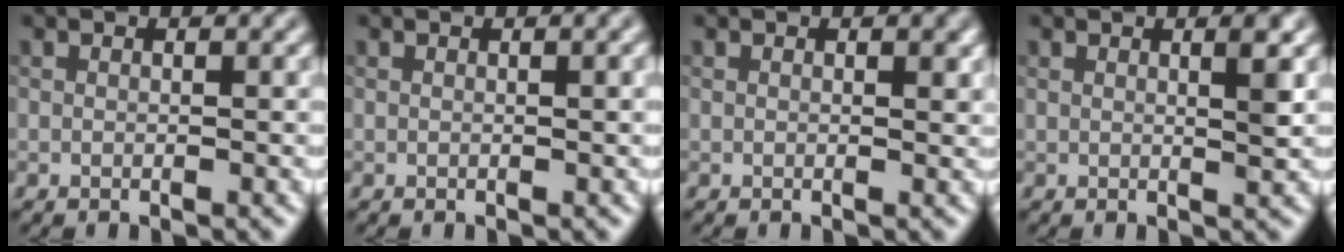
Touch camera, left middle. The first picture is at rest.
{"total": 1.9, "force": [0.6, 0.8, 1.6], "torque": [-0.010, 0.007, 0.001]}
{"total": 1.2, "force": [0.6, 0.5, 0.9], "torque": [-0.008, 0.003, 0.012]}
{"total": 2.0, "force": [0.6, 0.5, 1.8], "torque": [-0.011, 0.009, 0.001]}